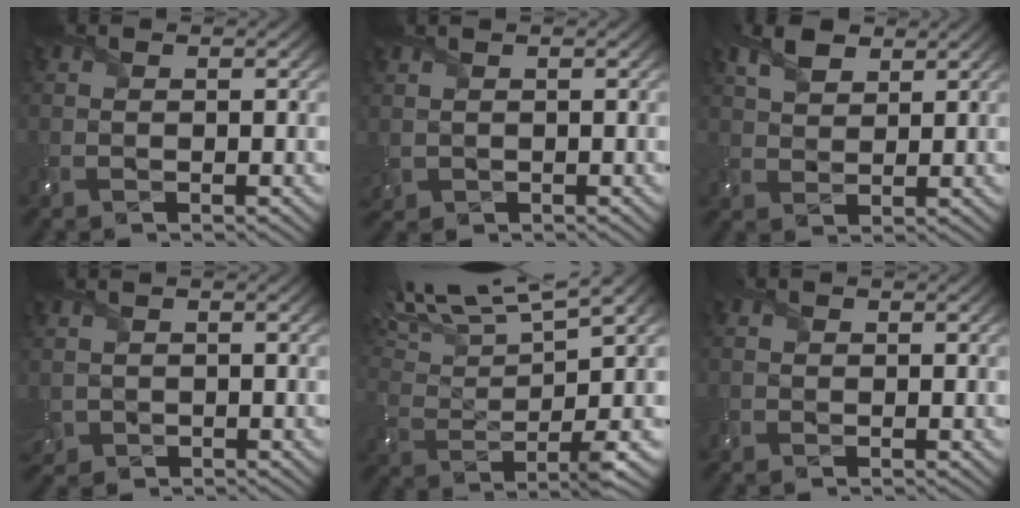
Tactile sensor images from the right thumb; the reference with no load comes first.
{"total": 1.6, "force": [0.5, 1.1, 1.0], "torque": [-0.034, -0.001, 0.015]}
{"total": 4.3, "force": [2.6, 2.4, 2.5], "torque": [-0.064, 0.004, 0.052]}
{"total": 2.3, "force": [0.0, 2.0, 1.1], "torque": [-0.041, -0.011, -0.002]}
{"total": 13.0, "force": [8.8, 2.6, 9.3], "torque": [-0.184, 0.024, 0.156]}
{"total": 0.7, "force": [0.0, 0.7, 0.1], "torque": [-0.003, -0.002, -0.002]}